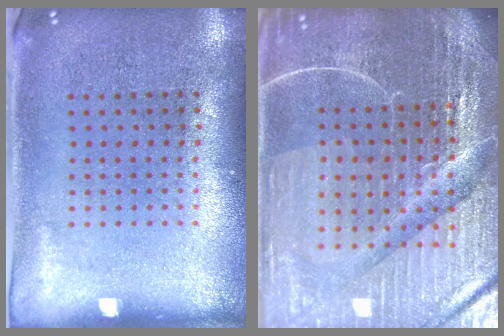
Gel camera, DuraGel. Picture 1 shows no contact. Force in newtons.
{"total": 5.9, "press": 5.4, "slide": 2.5}